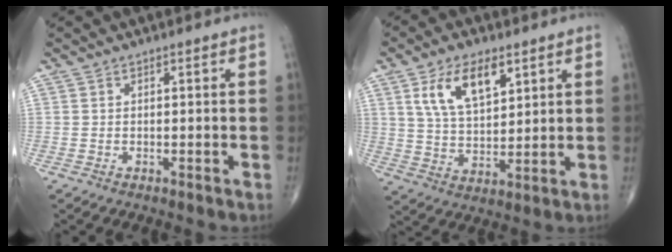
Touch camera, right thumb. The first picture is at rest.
{"total": 11.3, "force": [5.3, 5.6, 8.2], "torque": [-0.133, -0.020, 0.106]}